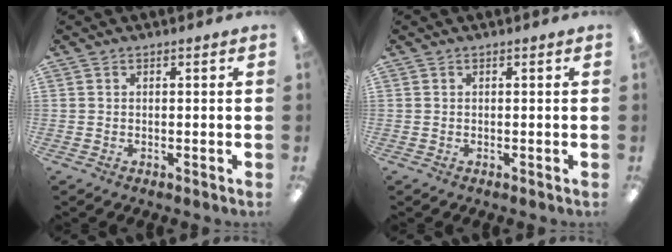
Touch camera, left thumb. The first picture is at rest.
{"total": 0.0}